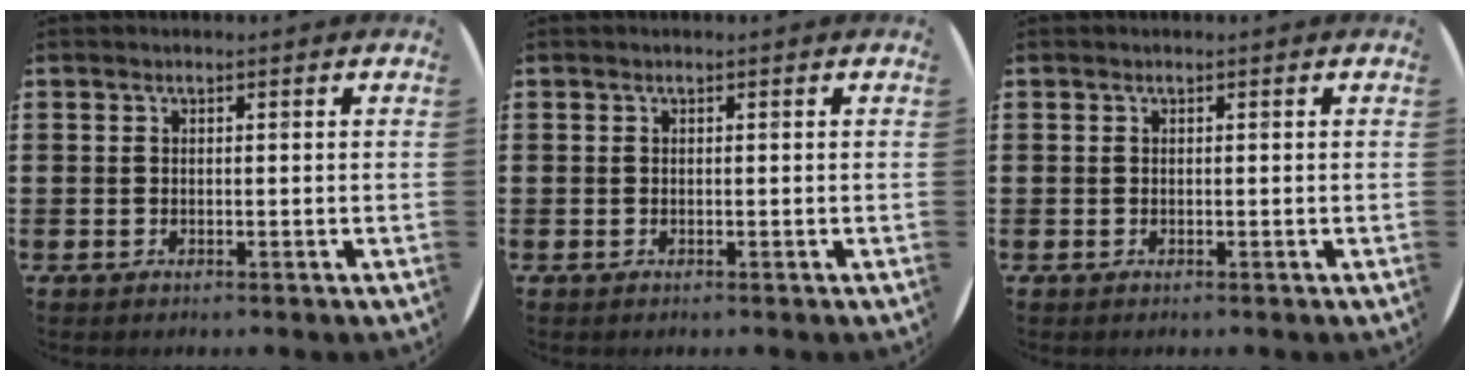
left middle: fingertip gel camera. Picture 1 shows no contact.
{"total": 0.0}
{"total": 0.0}